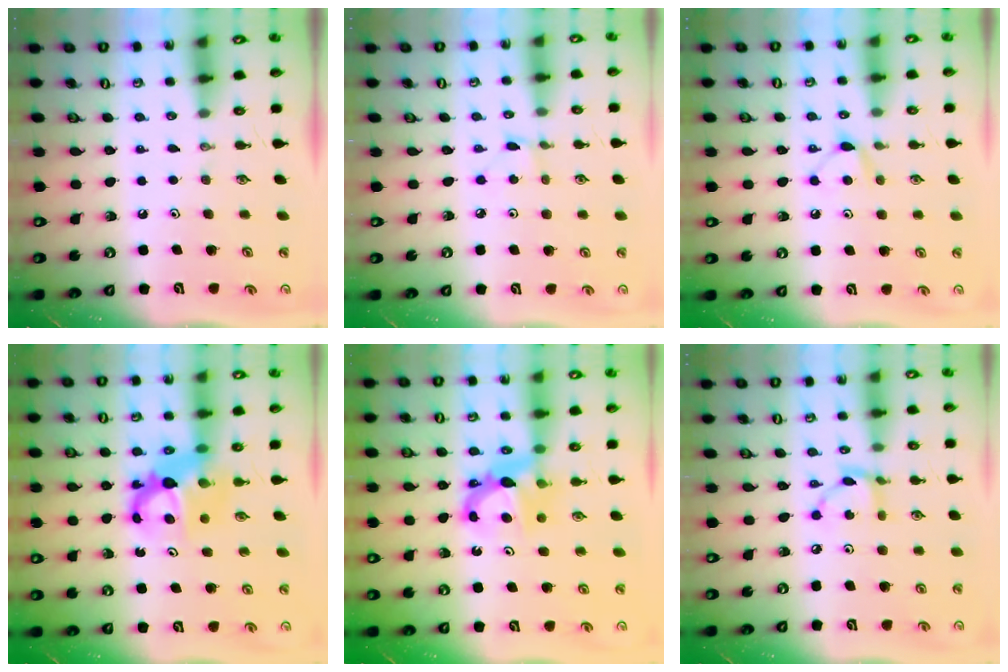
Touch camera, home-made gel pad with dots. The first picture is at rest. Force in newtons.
{"total": 1.4, "press": 1.4, "slide": 0.2}
{"total": 6.5, "press": 6.4, "slide": 0.9}
{"total": 8.1, "press": 8.1, "slide": 0.6}
{"total": 7.1, "press": 7.1, "slide": 0.5}
{"total": 6.0, "press": 6.0, "slide": 0.2}